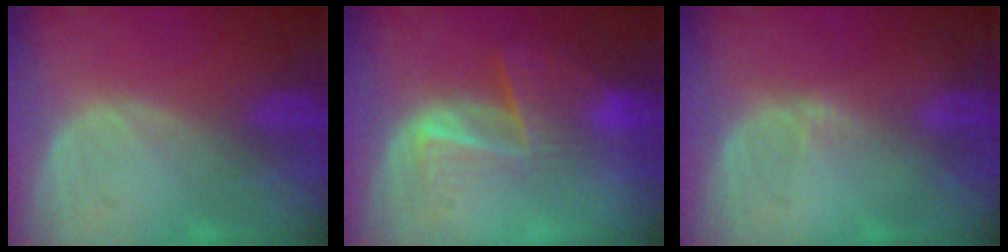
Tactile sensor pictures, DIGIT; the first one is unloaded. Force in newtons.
{"total": 6.7, "press": 5.7, "slide": 3.5}
{"total": 0.8, "press": 0.8, "slide": 0.4}